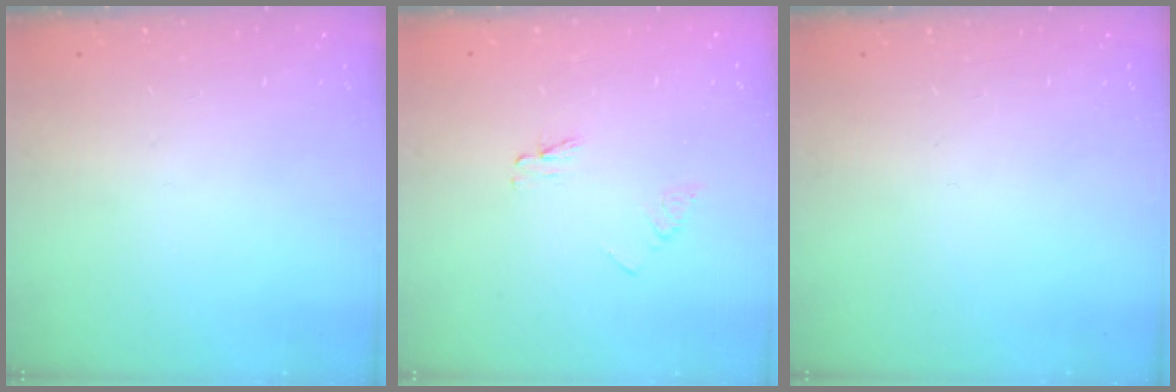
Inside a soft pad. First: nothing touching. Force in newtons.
{"total": 2.9, "press": 2.9, "slide": 0.3}
{"total": 0.0}